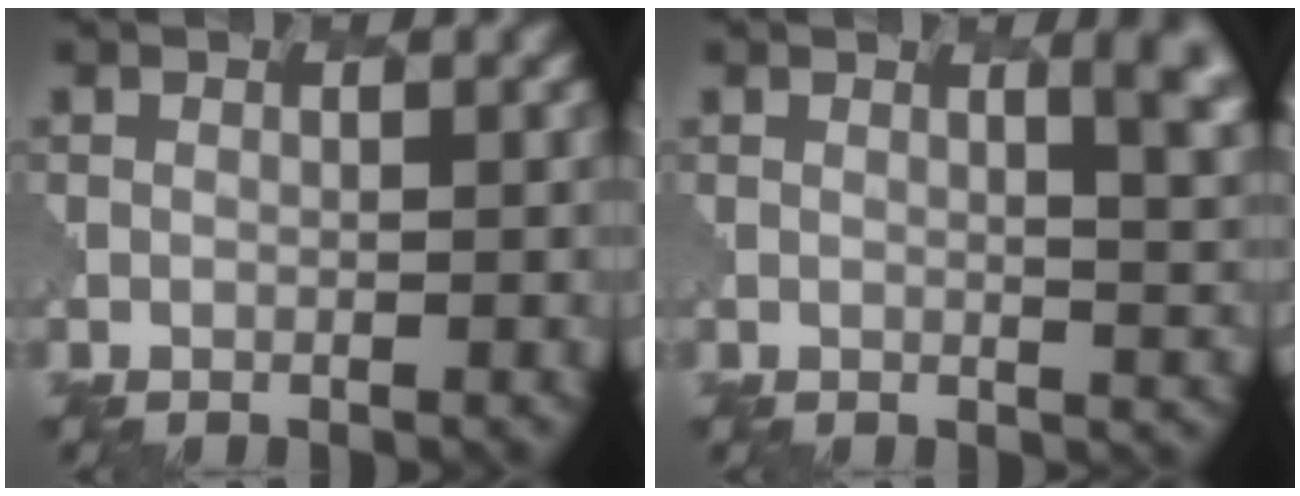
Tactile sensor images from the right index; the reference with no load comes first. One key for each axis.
{"total": 5.1, "fx": 1.9, "fy": 2.2, "fz": 4.3, "tx": -0.017, "ty": 0.007, "tz": 0.019}